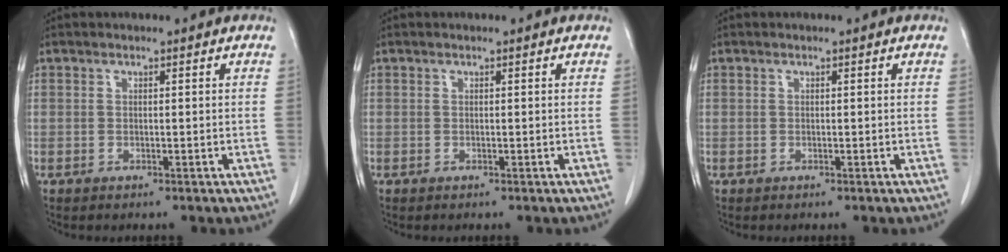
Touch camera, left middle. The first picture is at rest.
{"total": 0.0}
{"total": 0.0}